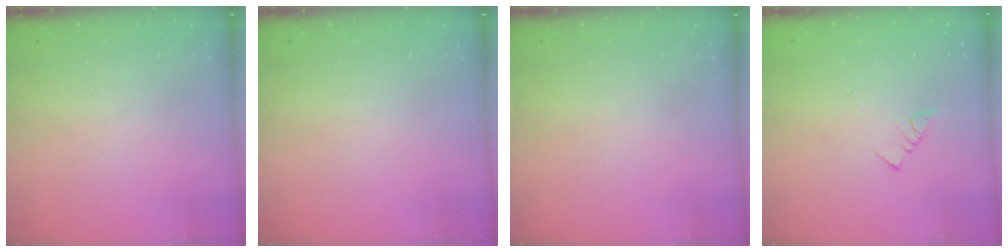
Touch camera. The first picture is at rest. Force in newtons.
{"total": 0.0}
{"total": 0.0}
{"total": 3.9, "press": 3.8, "slide": 0.5}